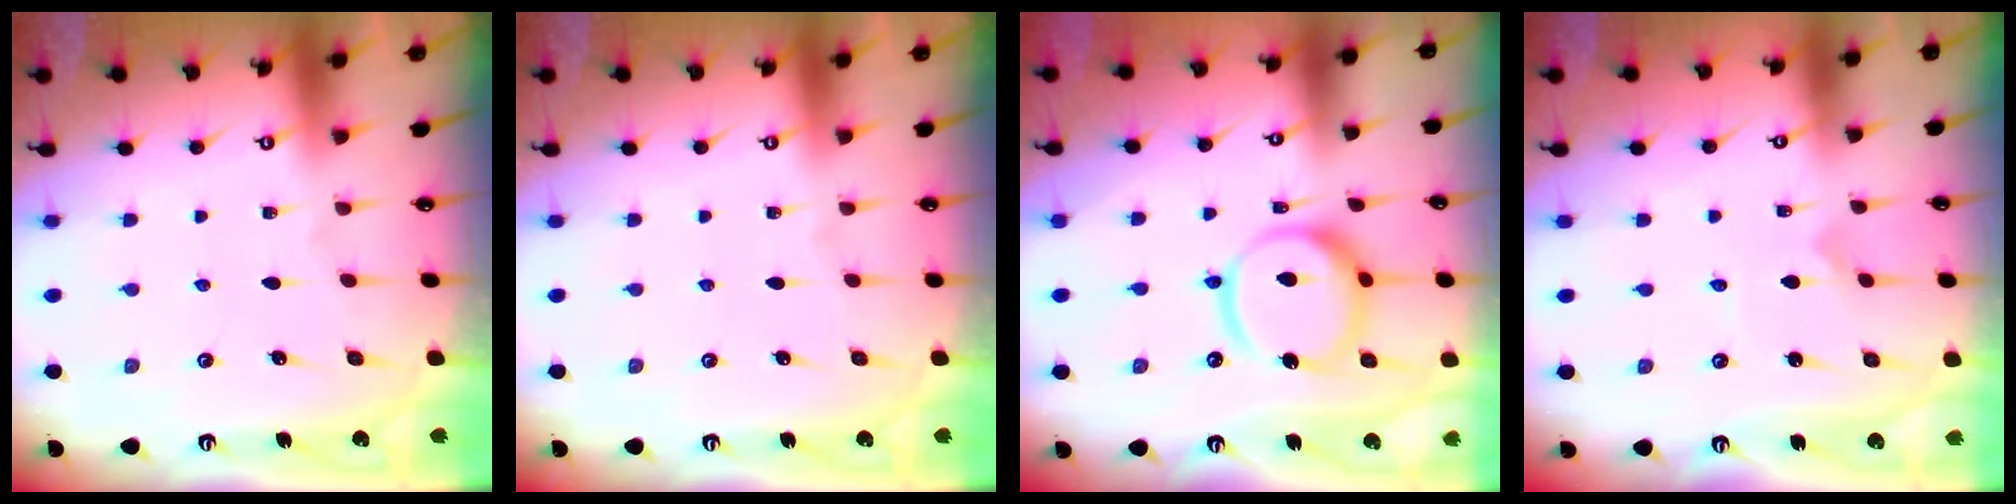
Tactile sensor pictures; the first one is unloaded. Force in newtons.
{"total": 0.0}
{"total": 16.9, "press": 16.8, "slide": 2.2}
{"total": 1.2, "press": 1.2, "slide": 0.1}